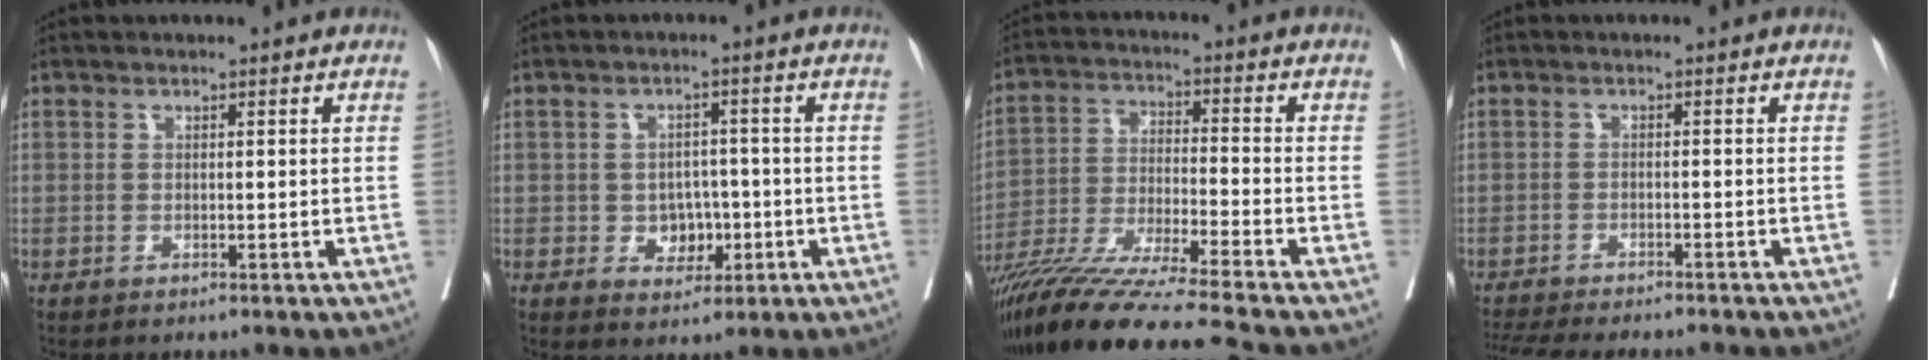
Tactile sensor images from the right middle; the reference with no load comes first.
{"total": 4.7, "force": [-1.1, 3.6, 2.8], "torque": [-0.030, 0.008, -0.009]}
{"total": 18.6, "force": [-15.6, -1.8, 9.9], "torque": [-0.201, -0.048, -0.277]}
{"total": 13.3, "force": [-12.0, 2.0, 5.5], "torque": [-0.098, -0.018, -0.164]}